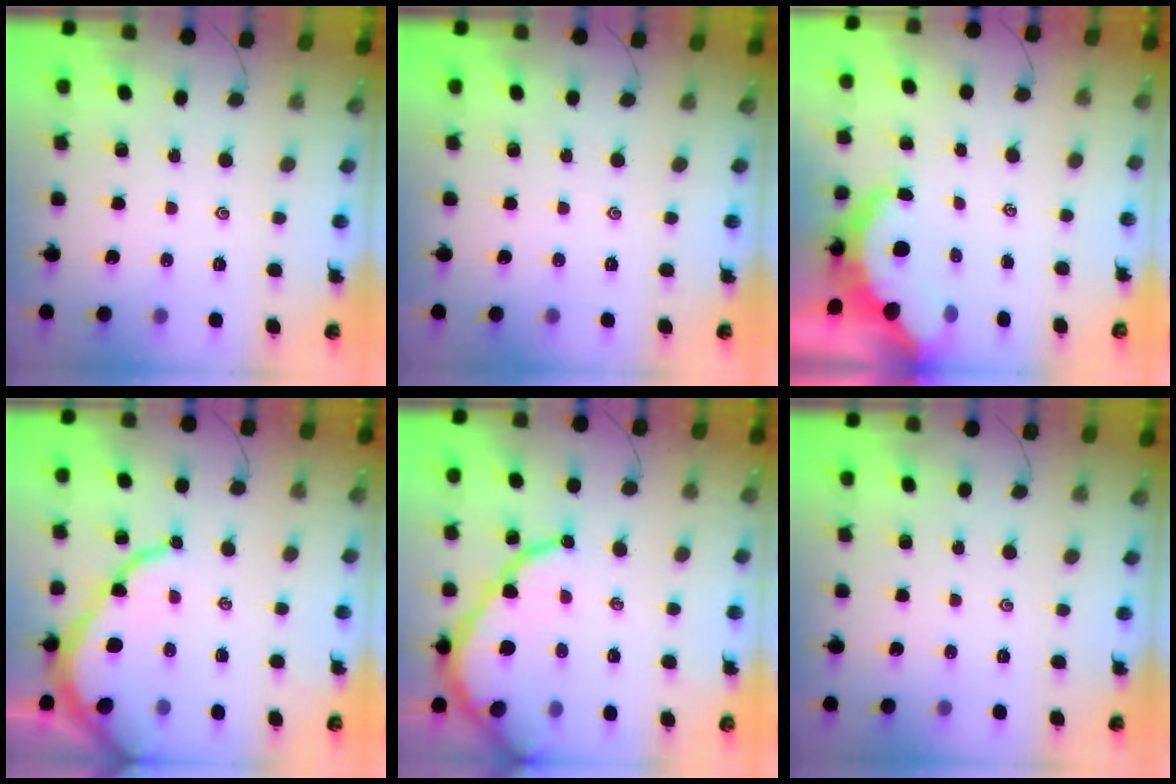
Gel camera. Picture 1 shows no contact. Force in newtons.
{"total": 0.0}
{"total": 9.5, "press": 9.4, "slide": 1.3}
{"total": 10.6, "press": 10.6, "slide": 1.2}
{"total": 13.2, "press": 13.2, "slide": 1.2}
{"total": 0.0}